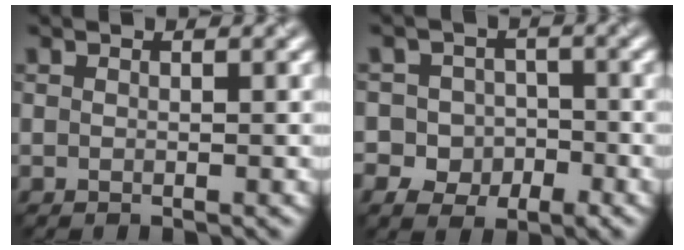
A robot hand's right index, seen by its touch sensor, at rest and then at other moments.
{"total": 3.5, "force": [-1.9, 2.9, 0.3], "torque": [0.014, 0.010, -0.033]}